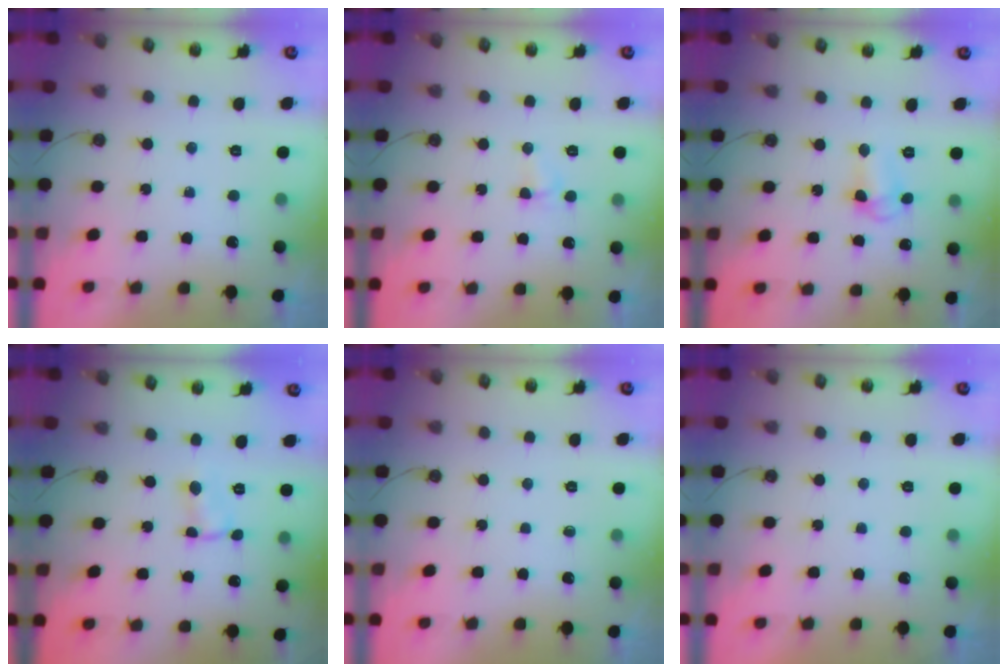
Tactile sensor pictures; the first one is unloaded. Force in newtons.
{"total": 3.5, "press": 3.5, "slide": 0.4}
{"total": 4.7, "press": 4.6, "slide": 0.8}
{"total": 1.4, "press": 1.4, "slide": 0.1}
{"total": 0.0}
{"total": 0.0}